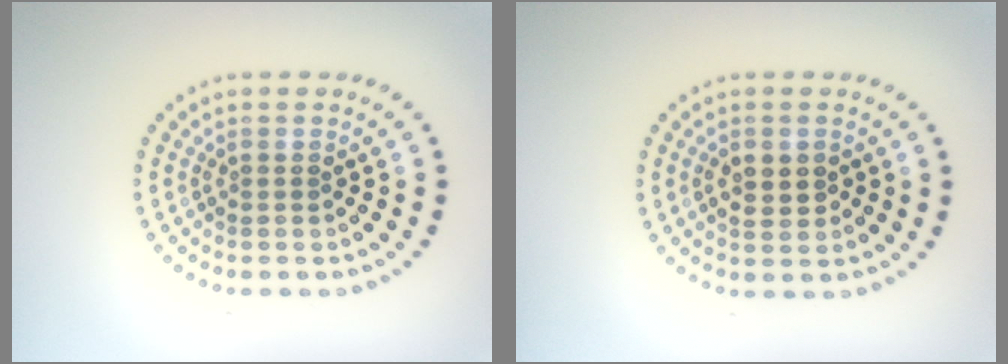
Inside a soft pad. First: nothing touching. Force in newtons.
{"total": 2.6, "press": 2.6, "slide": 0.0}